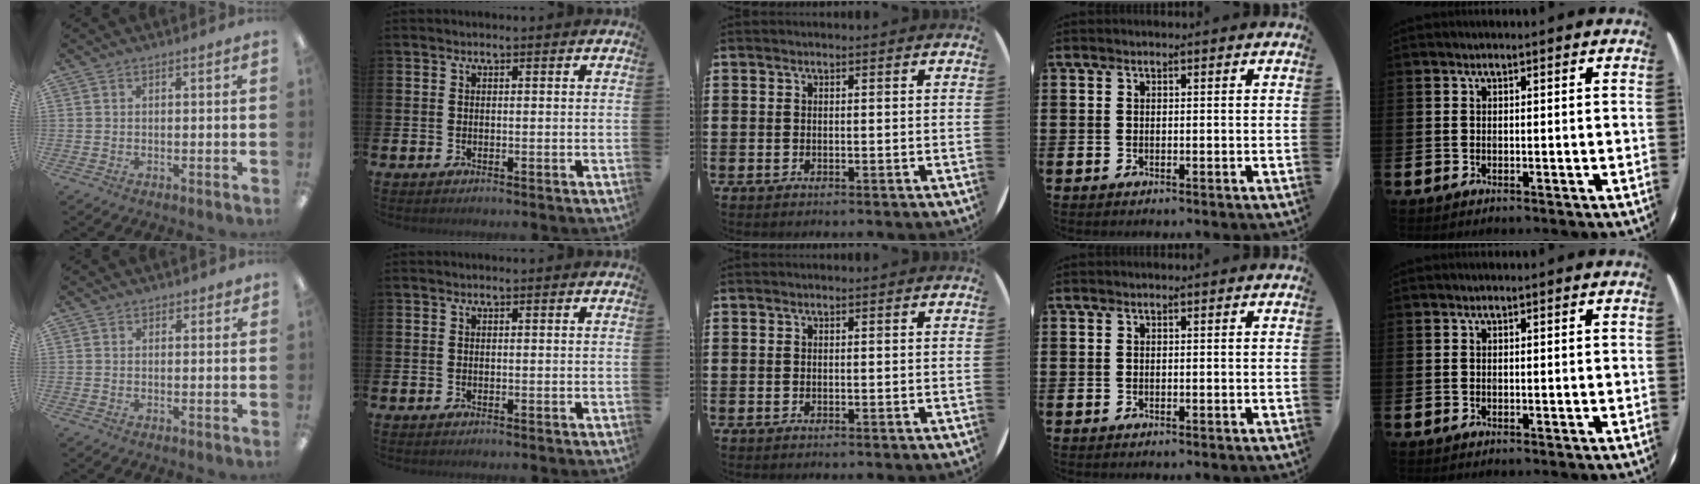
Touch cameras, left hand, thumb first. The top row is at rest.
{"thumb": {"total": 1.6, "force": [1.2, 0.9, 0.2], "torque": [0.003, -0.001, 0.021]}}